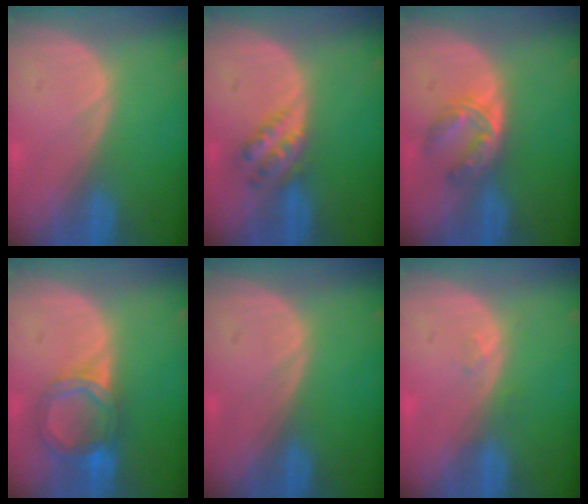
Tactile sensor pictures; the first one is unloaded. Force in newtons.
{"total": 4.5, "press": 4.0, "slide": 2.0}
{"total": 5.9, "press": 4.8, "slide": 3.4}
{"total": 6.4, "press": 5.7, "slide": 2.9}
{"total": 0.0}
{"total": 1.1, "press": 1.0, "slide": 0.4}